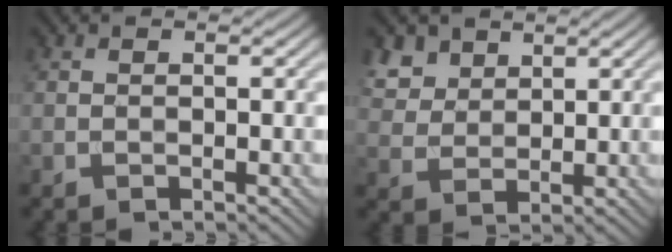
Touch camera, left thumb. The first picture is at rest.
{"total": 5.0, "force": [3.3, 3.2, 2.1], "torque": [-0.064, -0.003, 0.073]}